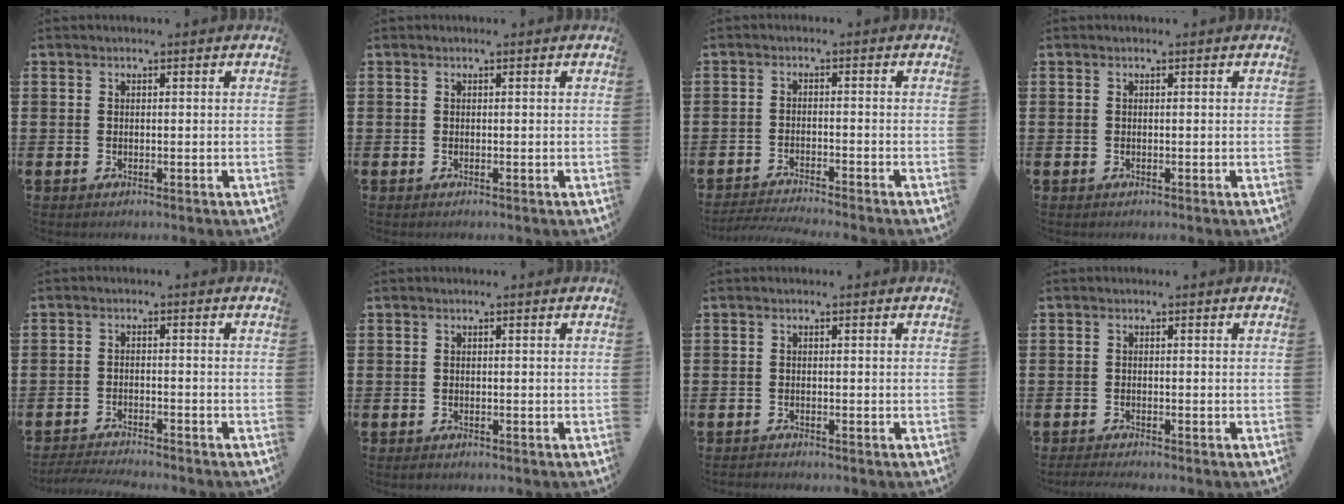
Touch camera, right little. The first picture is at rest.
{"total": 0.0}
{"total": 2.3, "force": [-2.3, -0.2, 0.5], "torque": [-0.008, 0.002, -0.047]}
{"total": 0.0}
{"total": 2.3, "force": [-2.2, -0.2, 0.6], "torque": [-0.008, 0.002, -0.045]}
{"total": 0.0}
{"total": 0.5, "force": [-0.5, 0.0, -0.1], "torque": [0.000, -0.002, -0.011]}
{"total": 0.9, "force": [-0.9, 0.0, 0.3], "torque": [-0.007, -0.002, -0.017]}